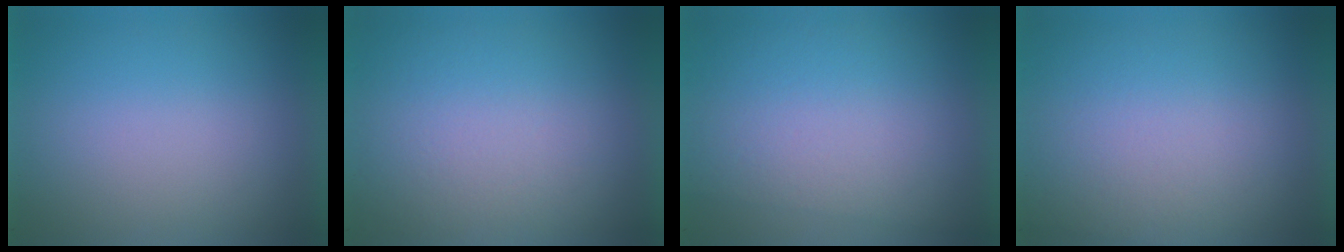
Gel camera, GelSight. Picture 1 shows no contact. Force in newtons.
{"total": 4.0}
{"total": 2.8}
{"total": 2.2}